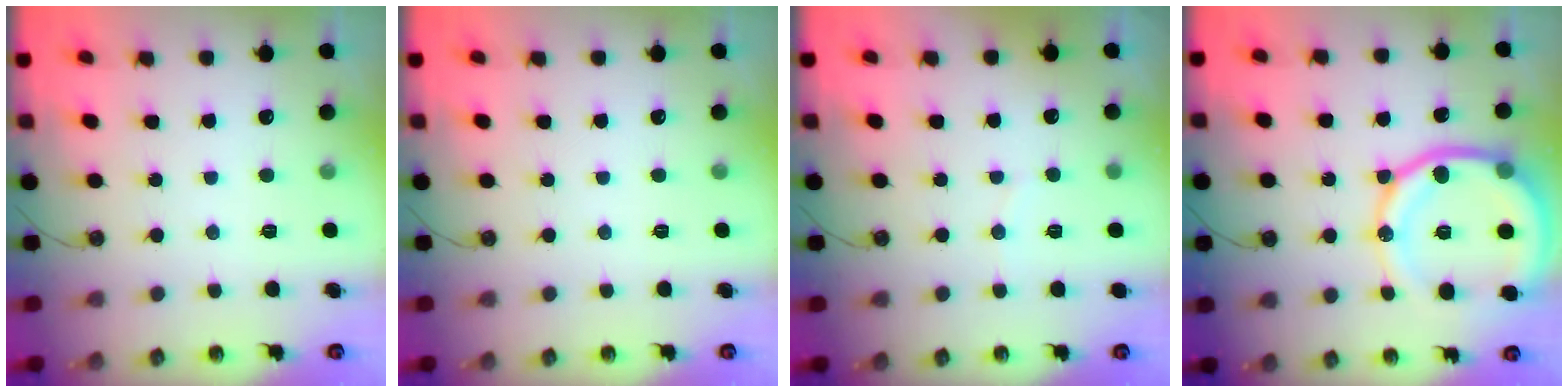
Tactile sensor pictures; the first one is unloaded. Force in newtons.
{"total": 0.0}
{"total": 2.3, "press": 2.0, "slide": 1.0}
{"total": 17.7, "press": 17.6, "slide": 2.0}